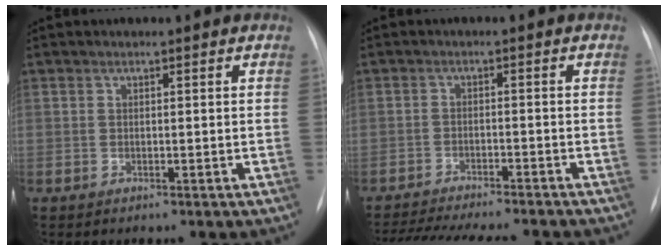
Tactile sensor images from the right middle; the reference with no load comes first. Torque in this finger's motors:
{"motor_torque": [1.05, -1.09, 0.15, 0.06]}